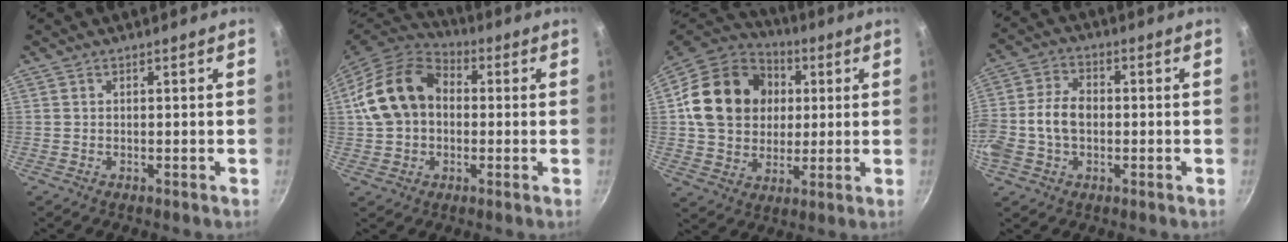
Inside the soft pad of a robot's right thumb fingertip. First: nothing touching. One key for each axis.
{"total": 16.3, "fx": 1.2, "fy": 12.2, "fz": 10.6, "tx": -0.179, "ty": 0.036, "tz": 0.009}
{"total": 20.6, "fx": 3.3, "fy": 16.9, "fz": 11.4, "tx": -0.175, "ty": 0.018, "tz": 0.053}
{"total": 9.9, "fx": -1.1, "fy": 7.0, "fz": 7.0, "tx": -0.127, "ty": 0.028, "tz": -0.030}